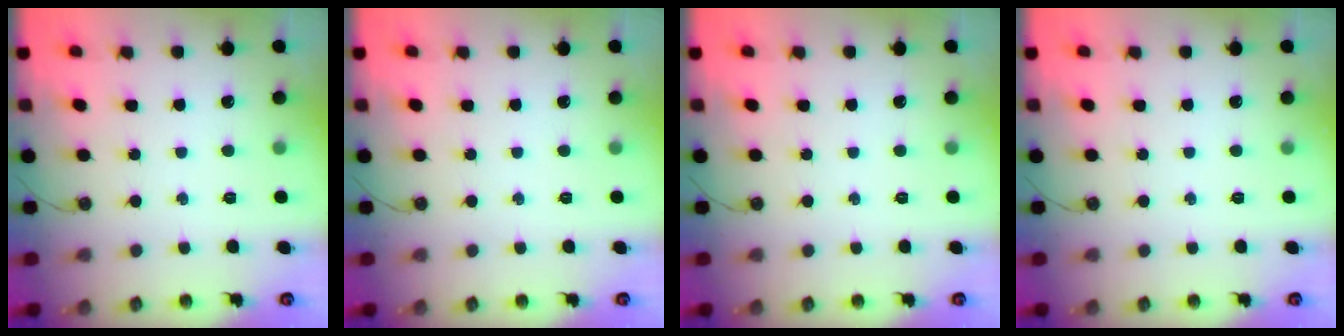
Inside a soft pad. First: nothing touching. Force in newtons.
{"total": 0.0}
{"total": 0.0}
{"total": 0.0}